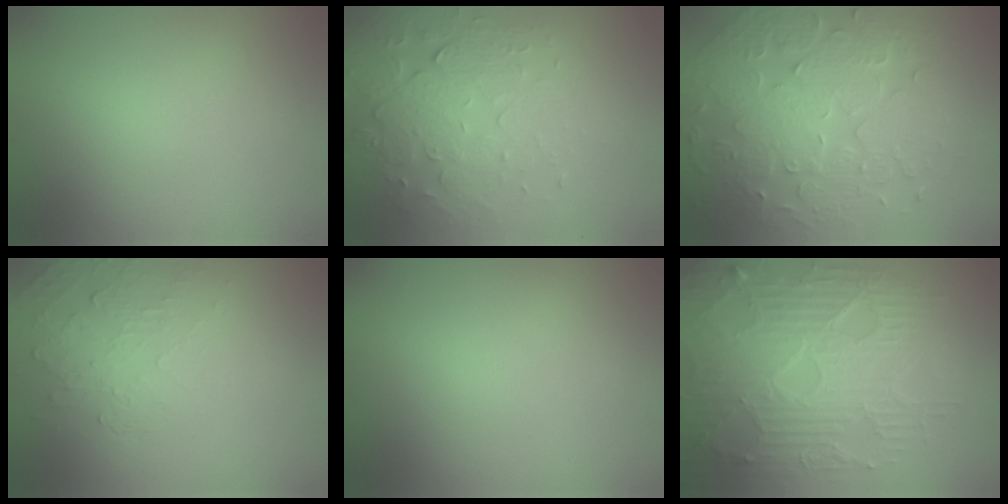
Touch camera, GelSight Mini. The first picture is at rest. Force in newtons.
{"total": 5.5, "press": 3.7, "slide": 4.1}
{"total": 9.3, "press": 6.7, "slide": 6.4}
{"total": 2.1, "press": 0.7, "slide": 2.0}
{"total": 0.0}
{"total": 9.0, "press": 6.4, "slide": 6.3}